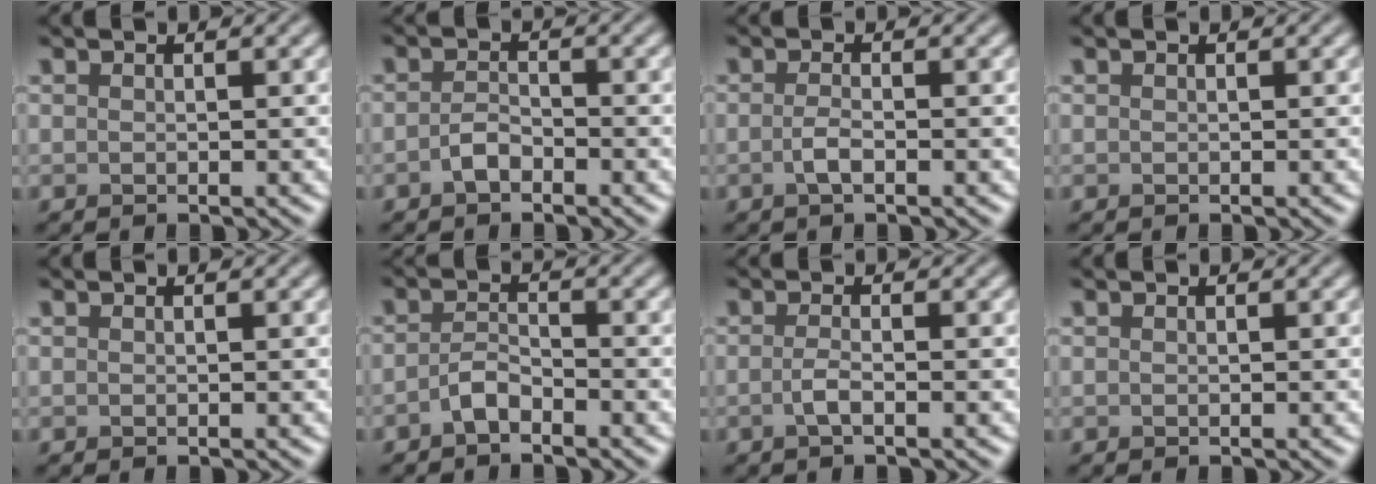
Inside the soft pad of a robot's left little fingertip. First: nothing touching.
{"total": 1.7, "force": [-1.0, 0.8, 1.1], "torque": [-0.024, 0.003, -0.022]}
{"total": 1.5, "force": [-0.5, 0.4, 1.3], "torque": [-0.029, 0.000, -0.013]}
{"total": 0.0}
{"total": 0.0}
{"total": 1.9, "force": [-1.3, 0.7, 1.2], "torque": [-0.026, 0.005, -0.029]}
{"total": 1.6, "force": [-0.5, 0.4, 1.4], "torque": [-0.028, 0.001, -0.014]}
{"total": 0.0}